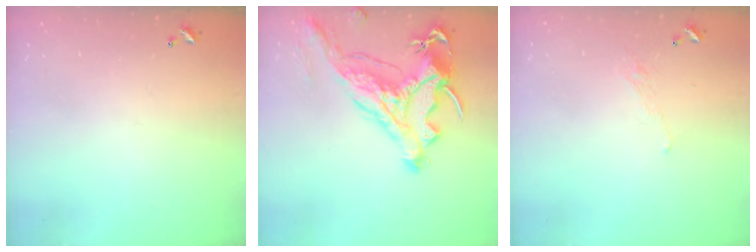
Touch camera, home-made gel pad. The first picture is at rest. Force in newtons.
{"total": 6.8, "press": 6.5, "slide": 1.8}
{"total": 0.5, "press": 0.2, "slide": 0.5}